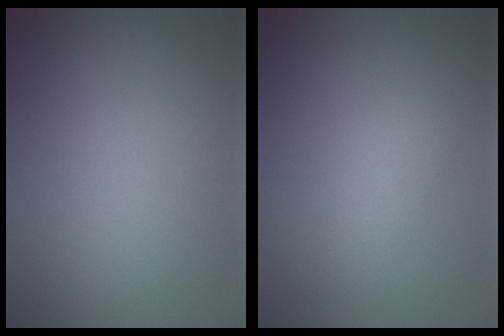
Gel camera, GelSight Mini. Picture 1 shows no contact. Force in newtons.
{"total": 1.6, "press": 1.6, "slide": 0.1}